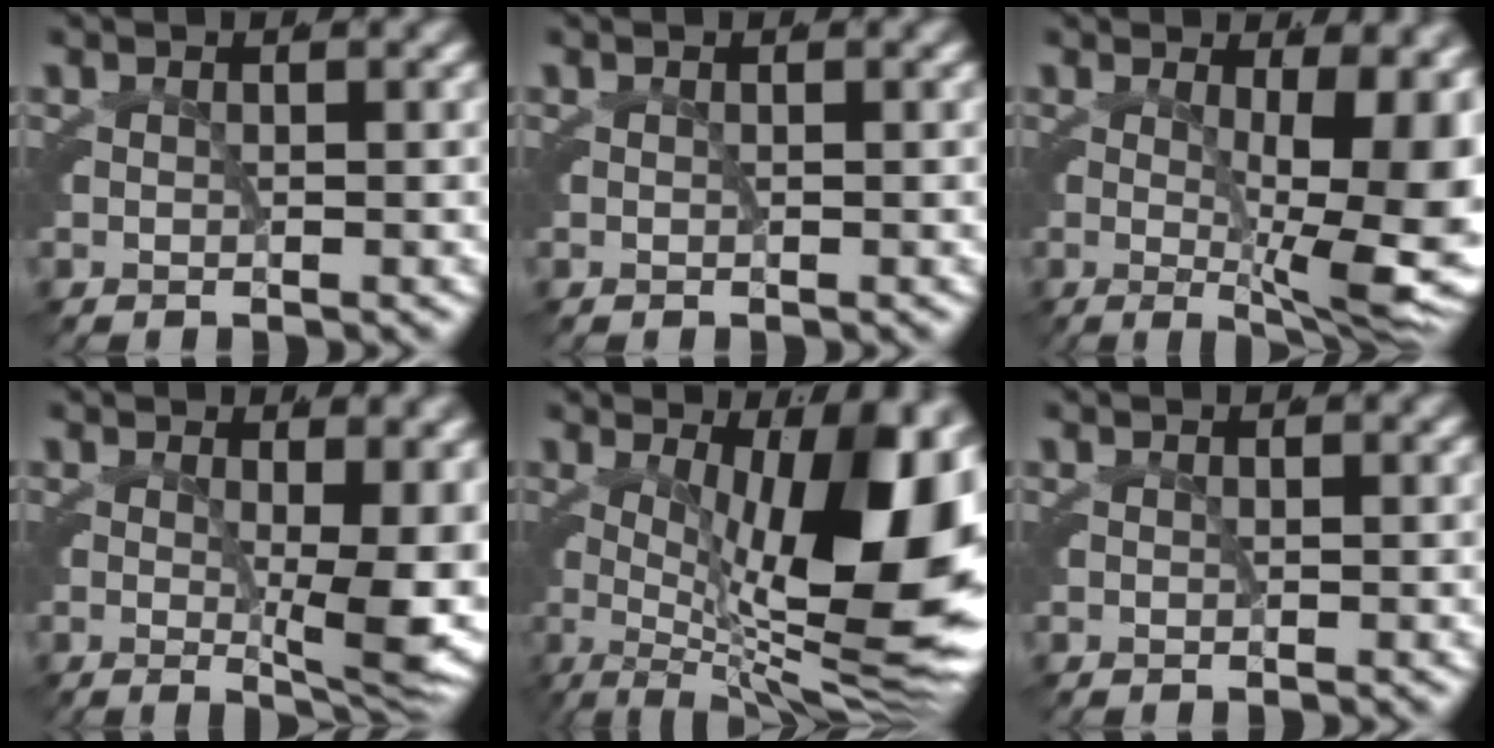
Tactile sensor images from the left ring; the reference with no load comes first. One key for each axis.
{"total": 0.0}
{"total": 8.6, "fx": -0.7, "fy": 2.8, "fz": 8.1, "tx": -0.090, "ty": -0.022, "tz": -0.003}
{"total": 5.6, "fx": -0.1, "fy": 1.1, "fz": 5.5, "tx": -0.064, "ty": -0.019, "tz": 0.001}
{"total": 17.0, "fx": 0.0, "fy": 7.3, "fz": 15.4, "tx": -0.184, "ty": -0.022, "tz": 0.012}
{"total": 0.0}